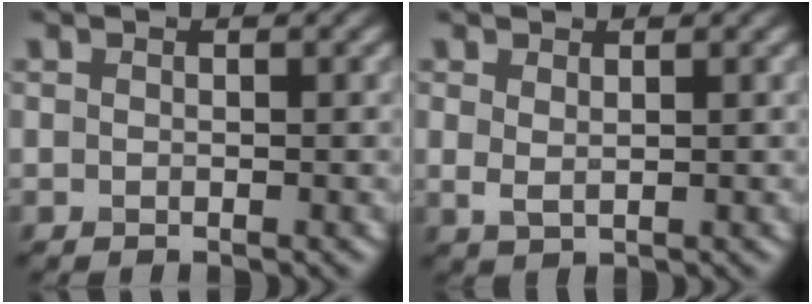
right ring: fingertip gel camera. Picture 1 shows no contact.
{"total": 1.2, "force": [0.8, 0.4, 0.8], "torque": [-0.022, -0.005, 0.017]}